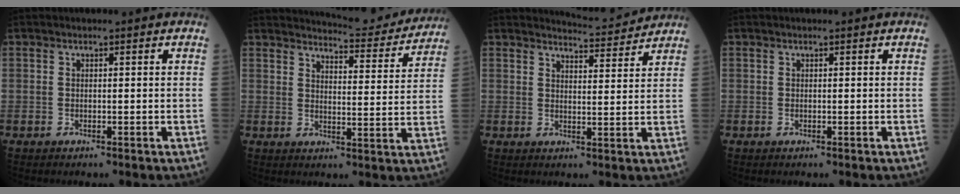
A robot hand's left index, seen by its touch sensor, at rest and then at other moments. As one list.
[{"total": 12.6, "force": [12.3, 1.2, 2.5], "torque": [-0.031, -0.026, 0.144]}, {"total": 5.6, "force": [5.6, -0.1, -0.3], "torque": [-0.011, -0.006, 0.074]}, {"total": 0.0}]